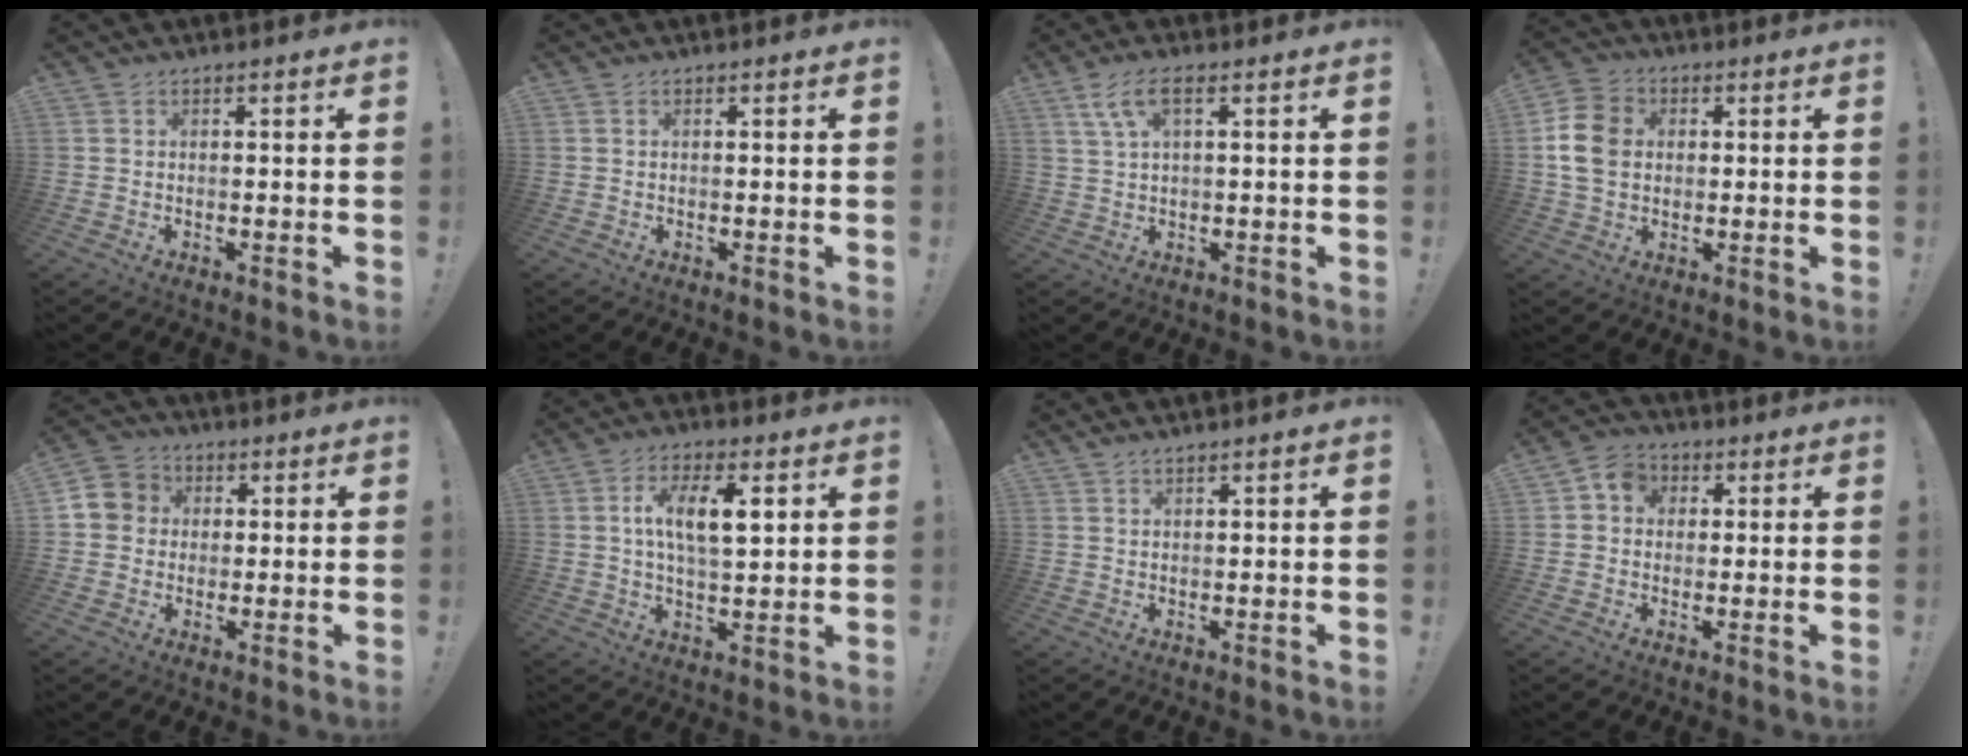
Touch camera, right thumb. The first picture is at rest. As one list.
[{"total": 0.0}, {"total": 7.3, "force": [2.4, 2.3, 6.5], "torque": [-0.123, 0.004, 0.049]}, {"total": 11.2, "force": [1.0, 8.7, 7.0], "torque": [-0.131, 0.015, 0.024]}, {"total": 6.7, "force": [0.6, 6.4, 2.1], "torque": [-0.028, 0.011, 0.014]}, {"total": 10.6, "force": [2.8, 4.3, 9.3], "torque": [-0.157, 0.002, 0.042]}, {"total": 1.4, "force": [1.2, -0.3, 0.6], "torque": [-0.019, -0.001, 0.022]}, {"total": 6.1, "force": [1.1, 5.3, 2.7], "torque": [-0.037, 0.008, 0.022]}]